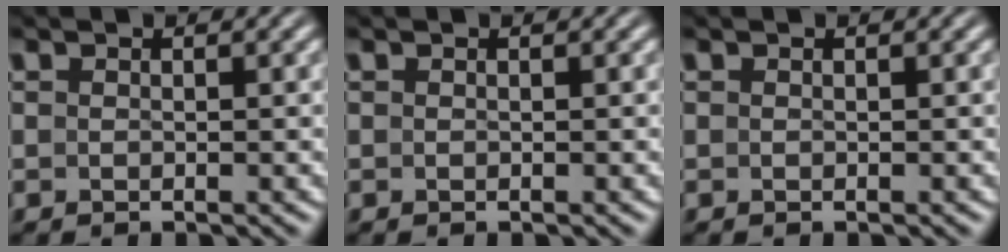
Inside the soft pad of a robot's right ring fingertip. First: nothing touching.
{"total": 0.0}
{"total": 0.0}